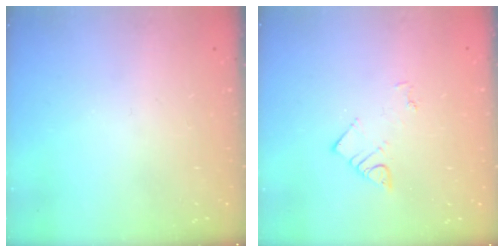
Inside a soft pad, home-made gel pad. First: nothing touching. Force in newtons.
{"total": 4.1, "press": 4.1, "slide": 0.2}